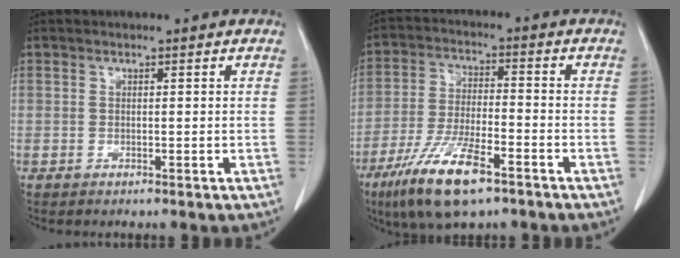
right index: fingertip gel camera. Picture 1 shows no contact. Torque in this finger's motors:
{"motor_torque": [1.20, -0.94, 0.67, 0.21]}